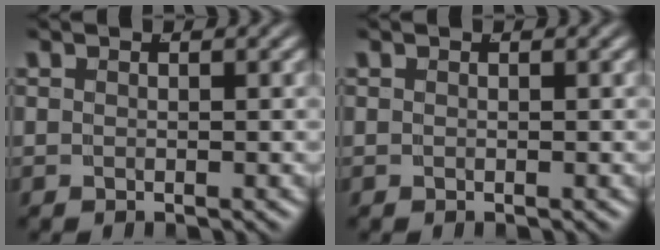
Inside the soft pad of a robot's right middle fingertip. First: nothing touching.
{"total": 0.0}